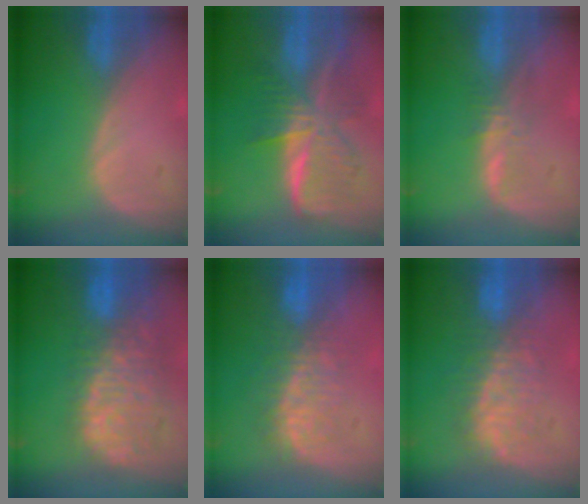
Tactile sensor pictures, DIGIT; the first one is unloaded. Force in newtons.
{"total": 9.4, "press": 9.4, "slide": 0.6}
{"total": 2.9, "press": 2.9, "slide": 0.2}
{"total": 11.7, "press": 9.8, "slide": 6.4}
{"total": 7.9, "press": 7.5, "slide": 2.3}
{"total": 7.6, "press": 7.5, "slide": 1.0}